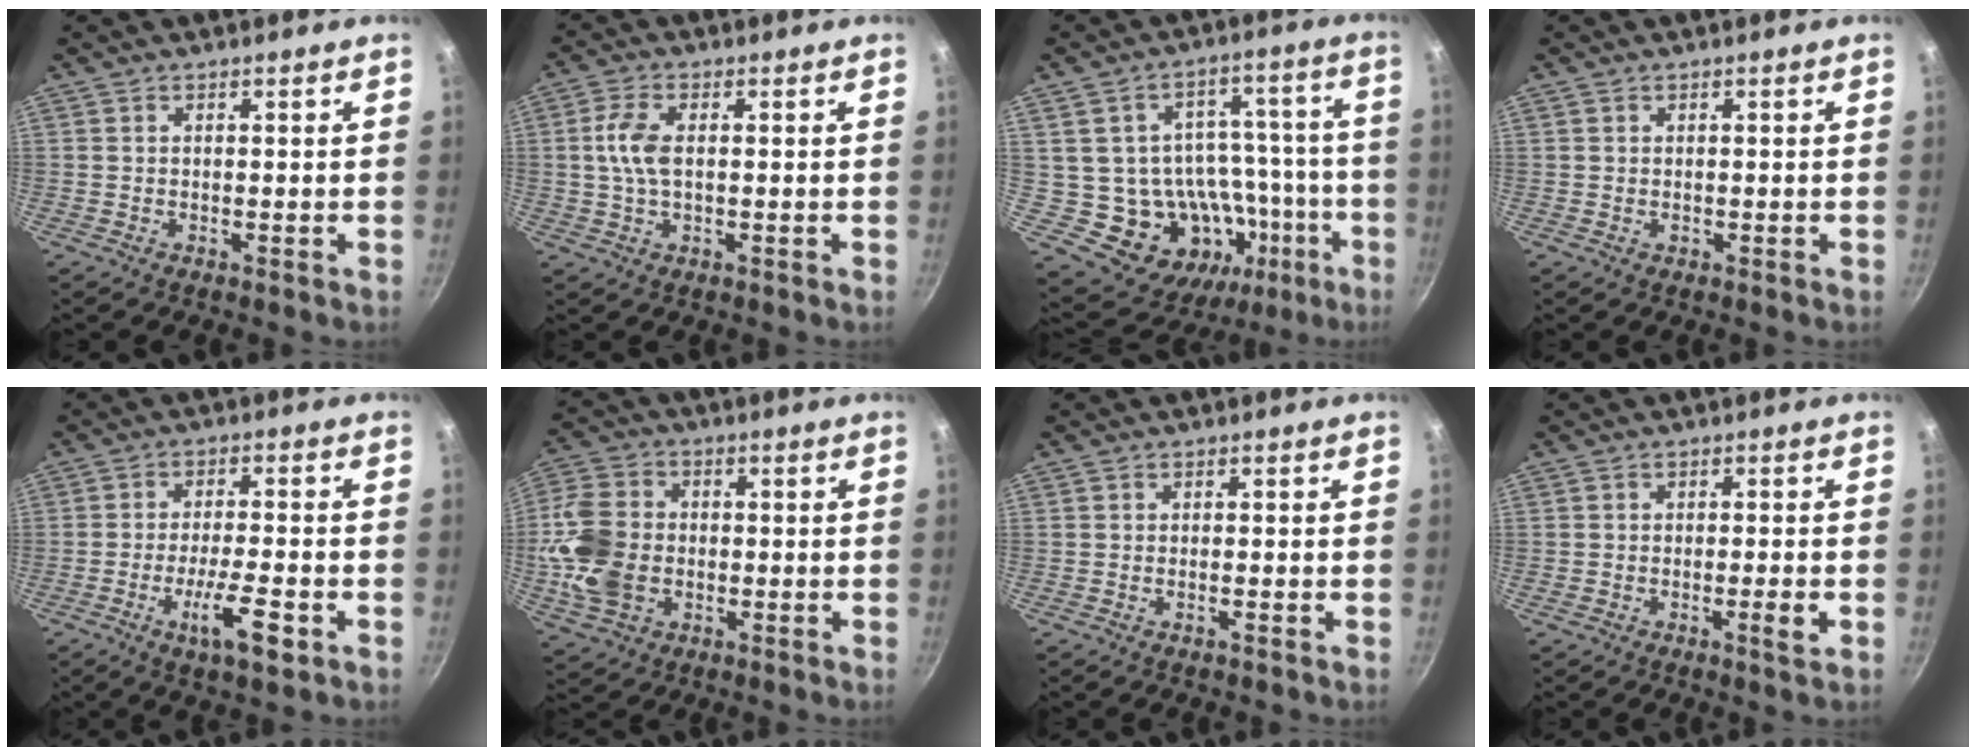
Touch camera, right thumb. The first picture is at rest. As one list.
[{"total": 5.9, "force": [0.5, 3.0, 5.1], "torque": [-0.107, 0.008, 0.008]}, {"total": 20.0, "force": [-5.1, 15.3, 11.9], "torque": [-0.139, 0.048, -0.041]}, {"total": 0.6, "force": [0.1, 0.5, 0.3], "torque": [0.000, 0.001, 0.002]}, {"total": 8.9, "force": [-3.7, 2.1, 7.9], "torque": [-0.131, 0.012, -0.063]}, {"total": 14.1, "force": [-1.6, 10.1, 9.7], "torque": [-0.198, 0.011, -0.034]}, {"total": 0.8, "force": [-0.5, 0.0, 0.6], "torque": [-0.017, 0.003, -0.011]}, {"total": 2.9, "force": [-1.1, 0.4, 2.6], "torque": [-0.039, 0.008, -0.014]}]